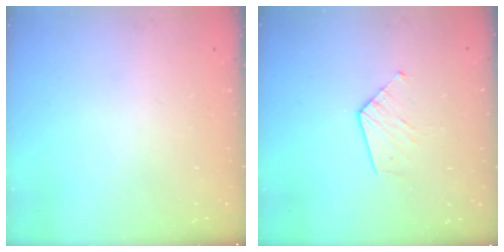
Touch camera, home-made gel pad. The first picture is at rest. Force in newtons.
{"total": 7.1, "press": 7.1, "slide": 0.5}